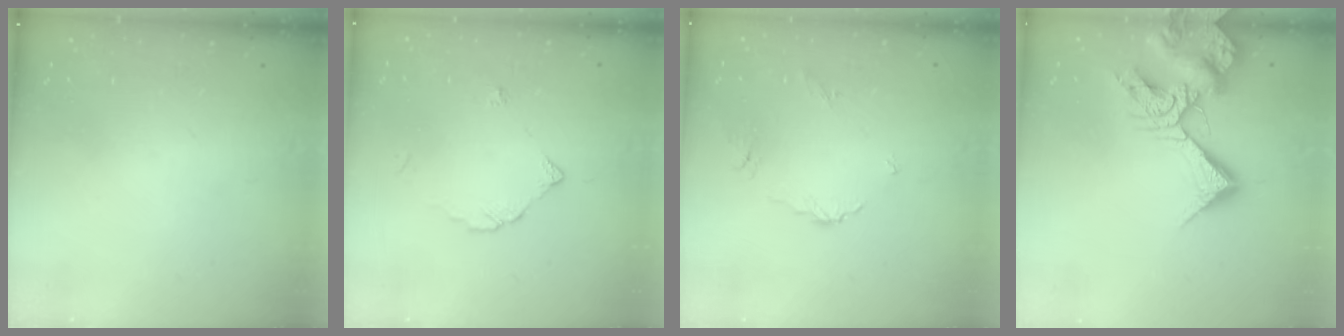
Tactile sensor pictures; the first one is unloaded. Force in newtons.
{"total": 3.3, "press": 3.3, "slide": 0.4}
{"total": 4.6, "press": 4.6, "slide": 0.5}
{"total": 12.5, "press": 12.4, "slide": 1.4}